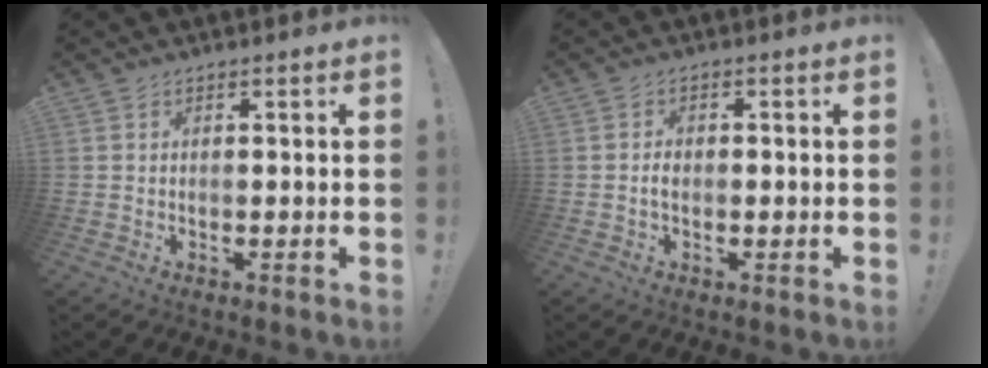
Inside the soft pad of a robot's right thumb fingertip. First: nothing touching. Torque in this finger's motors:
{"motor_torque": [0.03, 0.06, -0.24, 0.28, 0.06]}